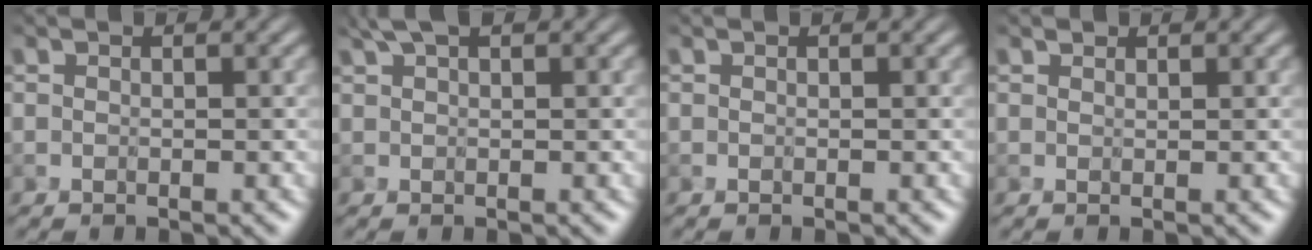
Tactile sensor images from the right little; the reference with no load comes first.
{"total": 2.2, "force": [1.7, 0.6, 1.3], "torque": [-0.019, 0.009, 0.034]}
{"total": 0.0}
{"total": 0.6, "force": [0.6, 0.2, 0.1], "torque": [-0.003, 0.000, 0.010]}